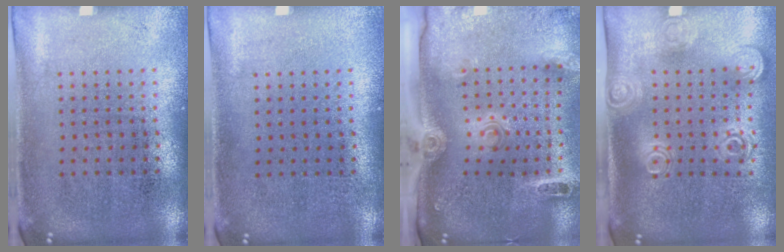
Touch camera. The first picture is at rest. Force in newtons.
{"total": 0.0}
{"total": 3.1, "press": 2.1, "slide": 2.3}
{"total": 1.7, "press": 1.3, "slide": 1.1}